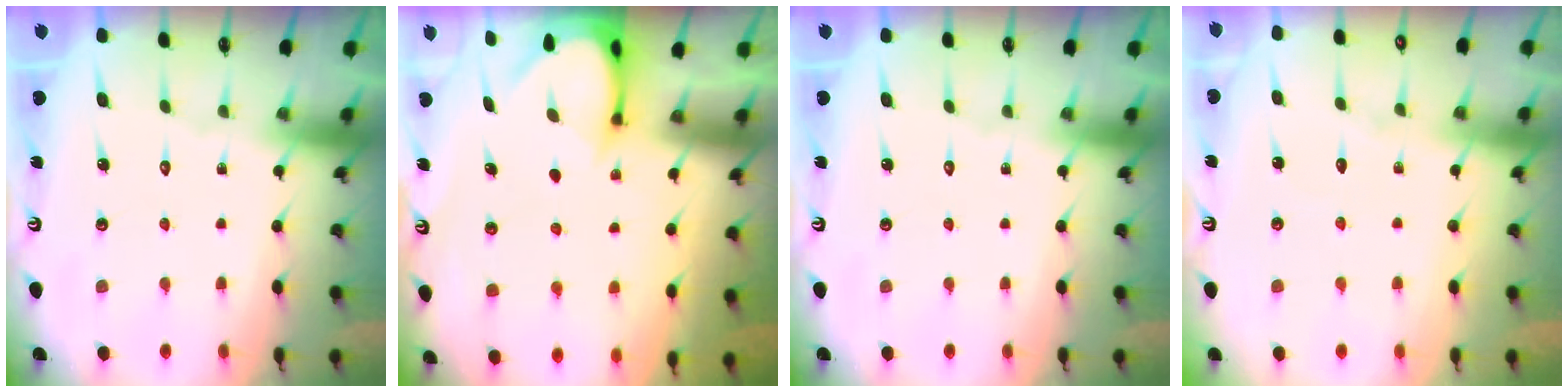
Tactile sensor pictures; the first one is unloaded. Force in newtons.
{"total": 3.4, "press": 3.4, "slide": 0.3}
{"total": 0.0}
{"total": 3.2, "press": 3.2, "slide": 0.4}